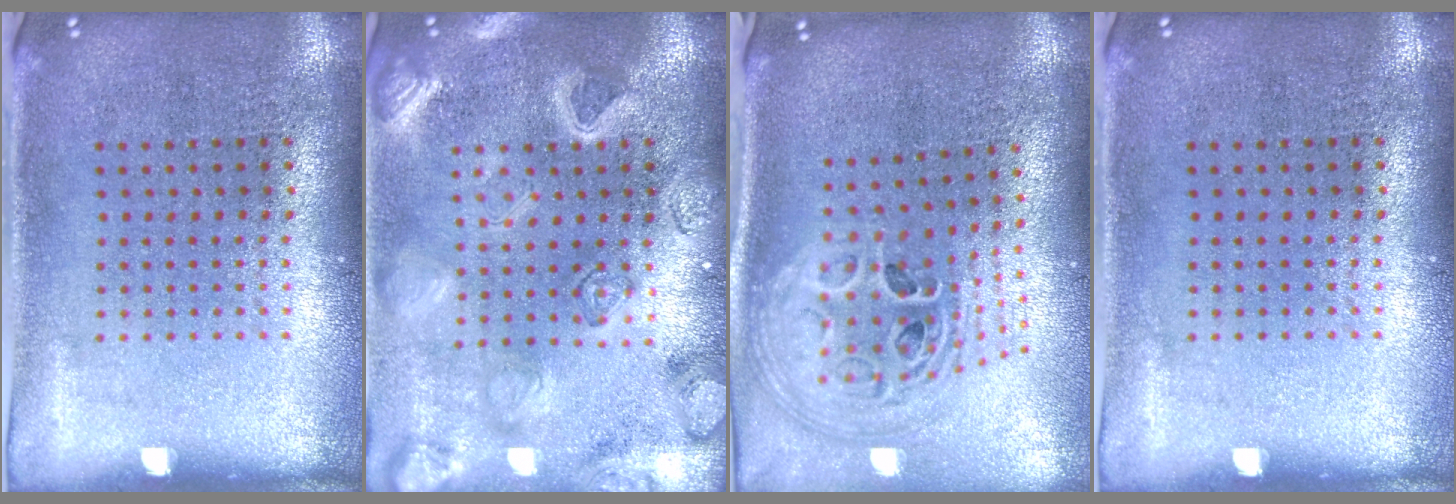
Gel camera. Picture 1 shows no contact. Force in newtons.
{"total": 3.4, "press": 3.1, "slide": 1.3}
{"total": 3.0, "press": 2.0, "slide": 2.2}
{"total": 0.0}